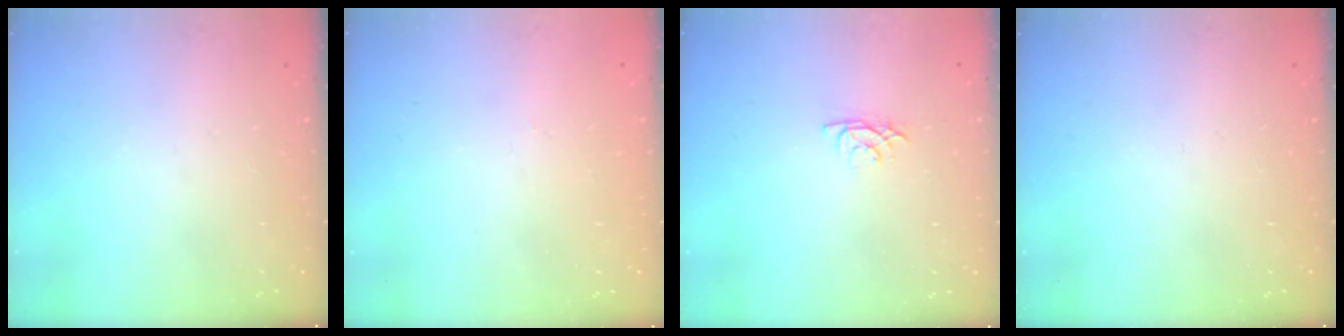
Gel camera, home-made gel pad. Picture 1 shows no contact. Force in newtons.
{"total": 0.0}
{"total": 3.0, "press": 3.0, "slide": 0.5}
{"total": 0.0}